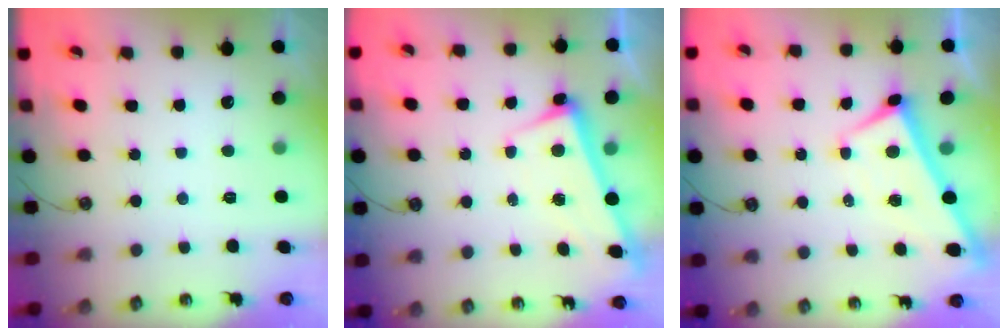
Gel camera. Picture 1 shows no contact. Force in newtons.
{"total": 2.6, "press": 2.5, "slide": 0.7}
{"total": 2.6, "press": 2.5, "slide": 0.4}